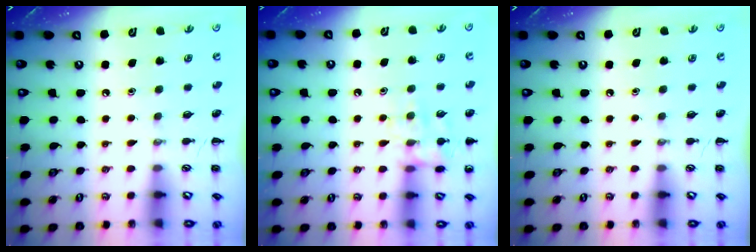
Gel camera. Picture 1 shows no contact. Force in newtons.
{"total": 11.4, "press": 11.4, "slide": 1.1}
{"total": 0.0}